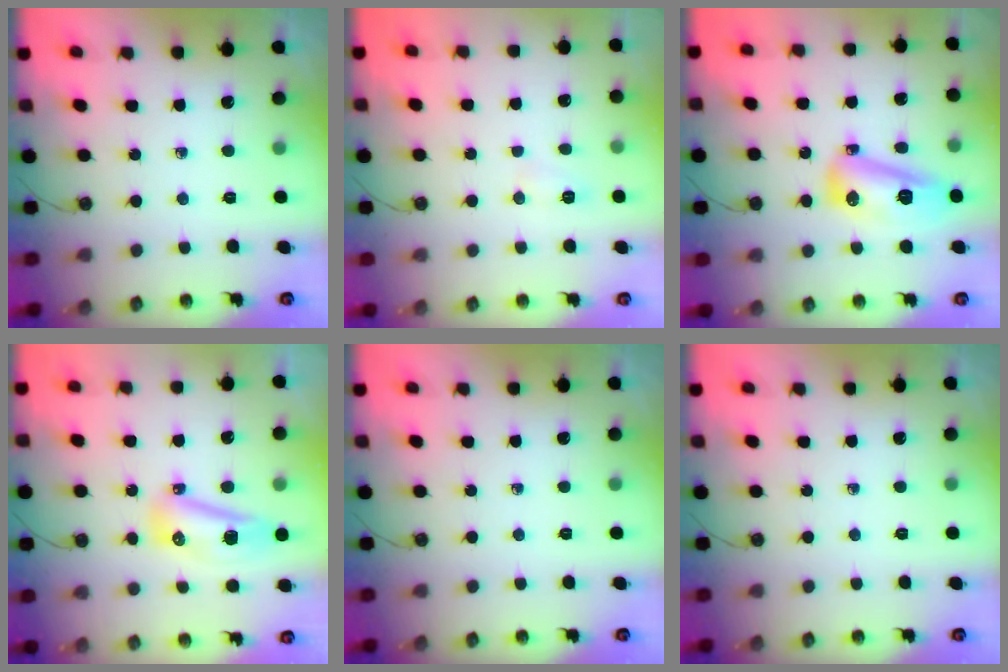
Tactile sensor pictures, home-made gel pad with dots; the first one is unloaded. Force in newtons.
{"total": 6.6, "press": 5.7, "slide": 3.4}
{"total": 11.9, "press": 11.8, "slide": 1.0}
{"total": 9.6, "press": 9.5, "slide": 1.2}
{"total": 0.0}
{"total": 0.0}